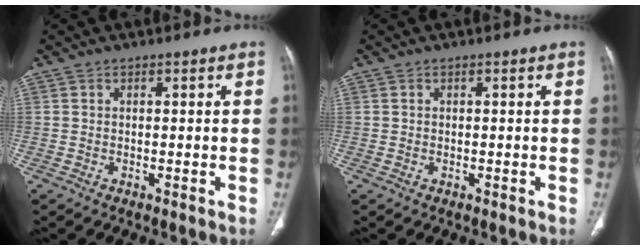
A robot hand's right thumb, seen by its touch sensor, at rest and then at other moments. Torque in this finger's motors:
{"motor_torque": [0.45, -0.24, -0.06, -0.38, 0.00]}